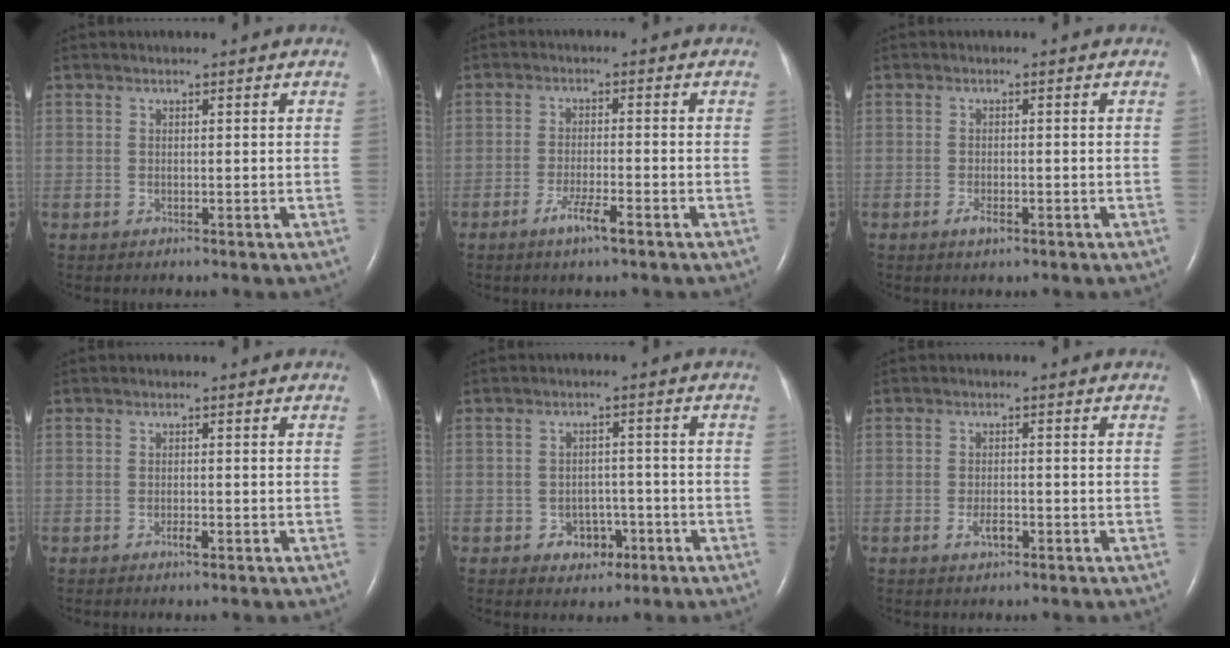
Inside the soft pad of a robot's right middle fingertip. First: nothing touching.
{"total": 4.1, "force": [-2.5, 0.2, 3.2], "torque": [-0.064, -0.005, -0.047]}
{"total": 1.8, "force": [-1.1, 0.6, 1.4], "torque": [-0.027, -0.001, -0.017]}
{"total": 1.2, "force": [-0.7, 0.2, 0.9], "torque": [-0.020, -0.001, -0.011]}
{"total": 4.2, "force": [-2.0, 3.2, 1.8], "torque": [-0.021, 0.013, -0.022]}
{"total": 2.3, "force": [-1.2, 0.9, 1.8], "torque": [-0.037, 0.001, -0.021]}